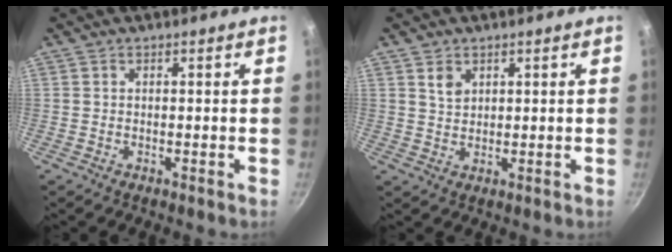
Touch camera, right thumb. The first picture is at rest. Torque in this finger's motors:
{"motor_torque": [-0.04, 0.11, -0.23, -0.07, 0.00]}